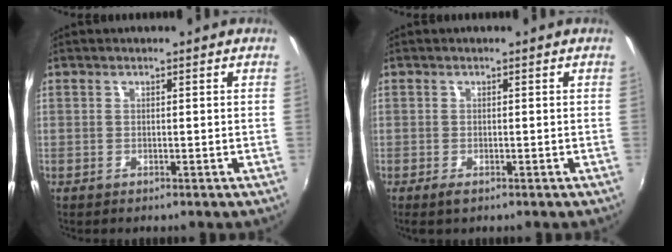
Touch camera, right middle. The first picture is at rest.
{"total": 1.4, "force": [-0.8, 0.5, 1.0], "torque": [-0.020, -0.006, -0.015]}